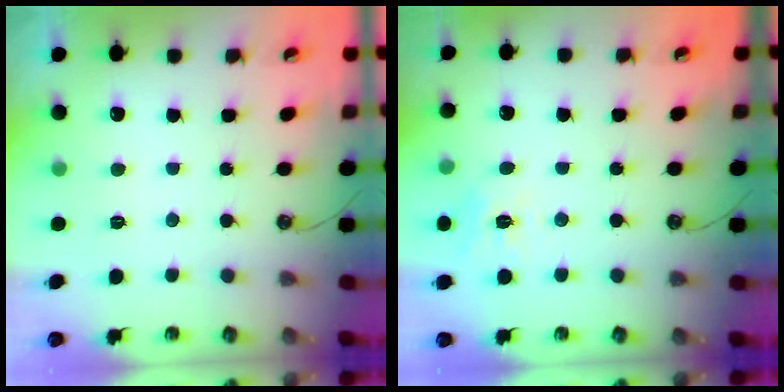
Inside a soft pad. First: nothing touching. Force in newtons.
{"total": 7.6, "press": 7.6, "slide": 0.4}